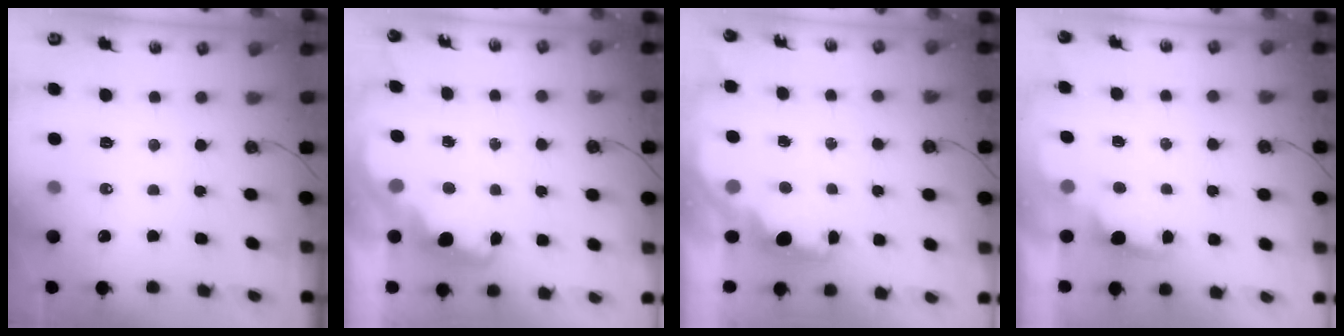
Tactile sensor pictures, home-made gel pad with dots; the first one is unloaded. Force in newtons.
{"total": 2.7, "press": 2.6, "slide": 0.7}
{"total": 2.5, "press": 2.3, "slide": 0.8}
{"total": 1.7, "press": 1.5, "slide": 0.9}